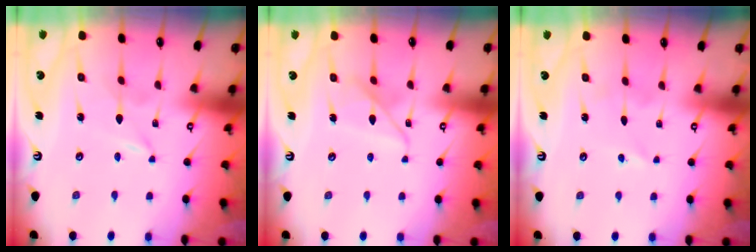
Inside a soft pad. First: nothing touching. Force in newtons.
{"total": 9.7, "press": 9.7, "slide": 0.7}
{"total": 4.0, "press": 4.0, "slide": 0.7}